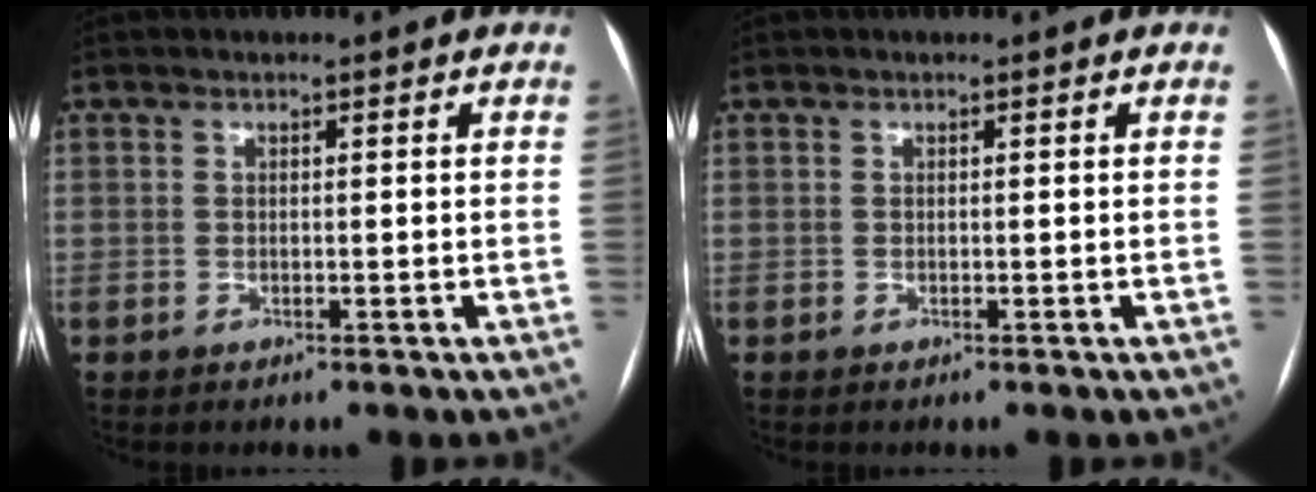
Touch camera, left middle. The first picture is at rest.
{"total": 0.0}